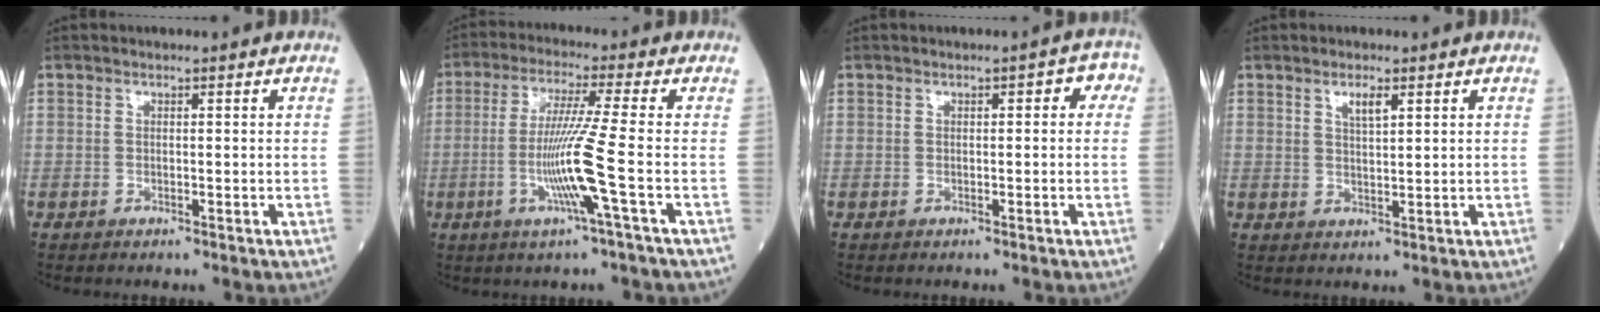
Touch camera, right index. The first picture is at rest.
{"total": 9.8, "force": [-2.6, -2.0, 9.2], "torque": [-0.187, -0.015, -0.054]}
{"total": 2.6, "force": [0.4, 1.4, 2.2], "torque": [-0.017, 0.020, -0.001]}
{"total": 2.5, "force": [1.5, 0.5, 2.0], "torque": [-0.039, 0.000, 0.027]}